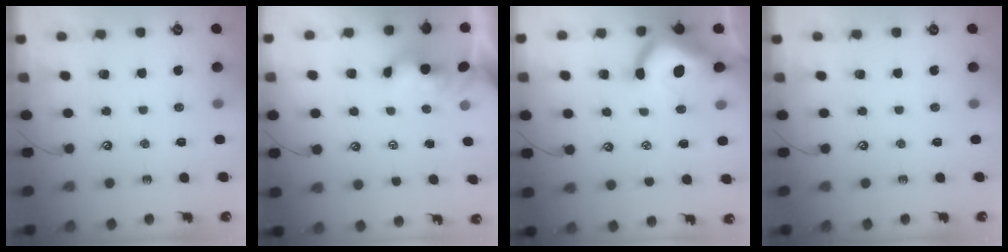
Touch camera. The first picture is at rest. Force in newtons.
{"total": 0.9, "press": 0.5, "slide": 0.7}
{"total": 12.0, "press": 11.8, "slide": 1.8}
{"total": 0.0}